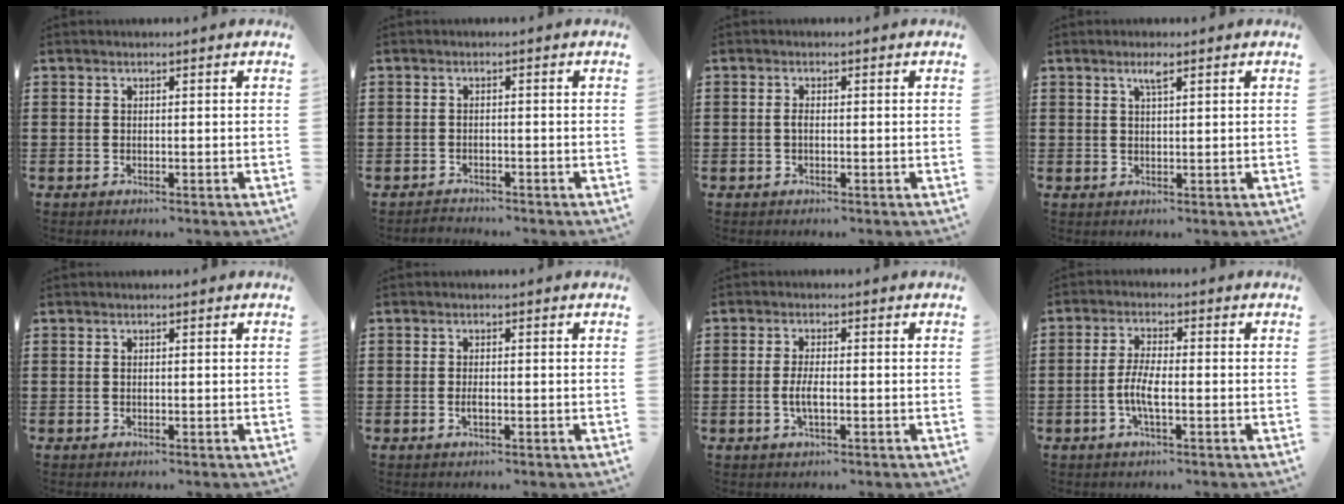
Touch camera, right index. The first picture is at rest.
{"total": 1.4, "force": [-1.4, 0.1, -0.2], "torque": [-0.002, 0.003, -0.031]}
{"total": 1.1, "force": [-0.3, 0.4, 1.0], "torque": [-0.028, -0.005, -0.007]}
{"total": 2.1, "force": [1.3, 0.3, 1.7], "torque": [-0.035, 0.002, 0.021]}
{"total": 0.0}
{"total": 1.2, "force": [-0.4, 0.3, 1.1], "torque": [-0.022, -0.004, -0.006]}
{"total": 3.0, "force": [-0.6, 0.8, 2.8], "torque": [-0.064, -0.005, -0.017]}
{"total": 4.6, "force": [-1.5, 1.1, 4.2], "torque": [-0.100, -0.006, -0.035]}